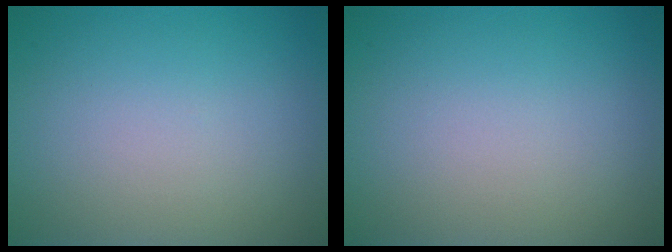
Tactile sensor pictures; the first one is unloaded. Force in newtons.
{"total": 0.0}